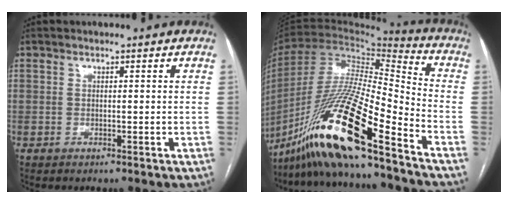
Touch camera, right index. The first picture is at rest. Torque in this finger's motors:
{"motor_torque": [1.23, -0.91, 0.88, 0.21]}